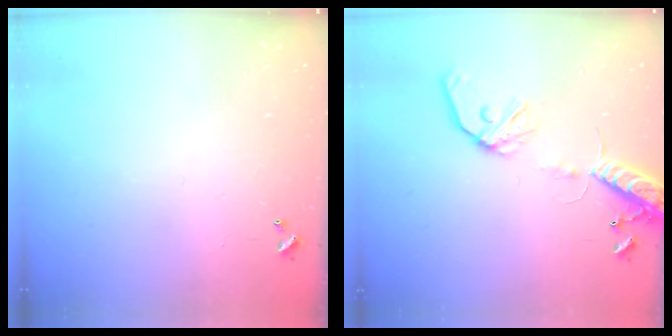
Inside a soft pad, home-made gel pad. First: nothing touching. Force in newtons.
{"total": 14.1, "press": 13.8, "slide": 3.0}